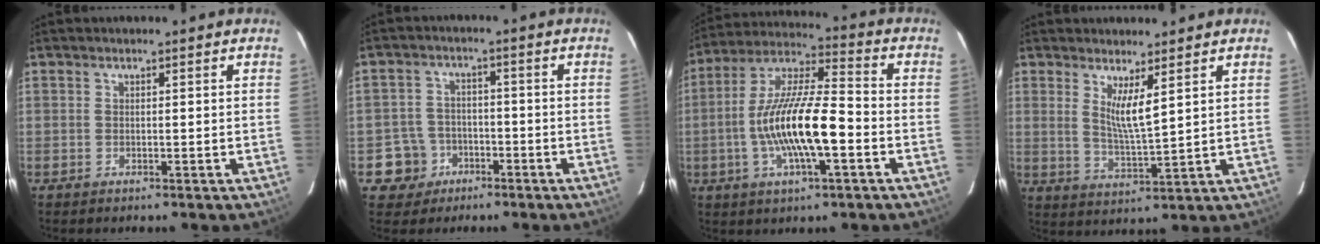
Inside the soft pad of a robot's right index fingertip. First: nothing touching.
{"total": 6.2, "force": [-2.9, 5.5, 0.4], "torque": [-0.024, 0.022, -0.046]}
{"total": 16.4, "force": [-4.0, 4.0, 15.4], "torque": [-0.294, 0.002, -0.078]}
{"total": 5.9, "force": [3.1, 0.5, 5.0], "torque": [-0.094, -0.018, 0.056]}